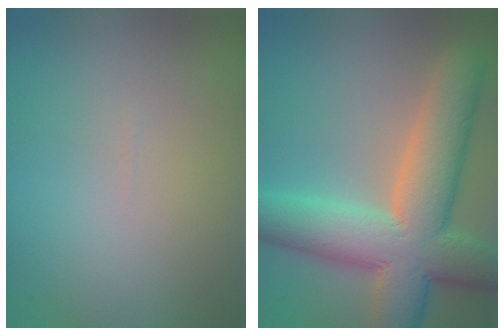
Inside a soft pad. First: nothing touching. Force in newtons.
{"total": 11.4, "press": 11.3, "slide": 0.8}